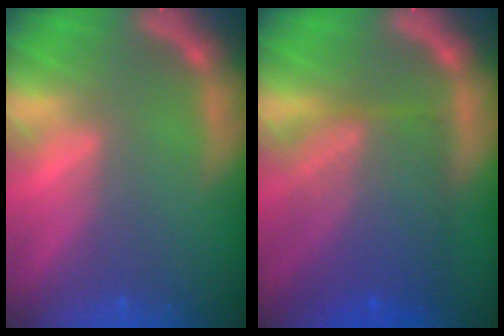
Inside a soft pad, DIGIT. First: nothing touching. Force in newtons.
{"total": 9.1}